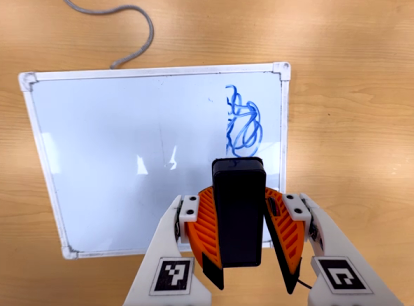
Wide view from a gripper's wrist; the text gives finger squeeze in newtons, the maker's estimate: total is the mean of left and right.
{"total": 7.6, "left": 8.5, "right": 6.8}